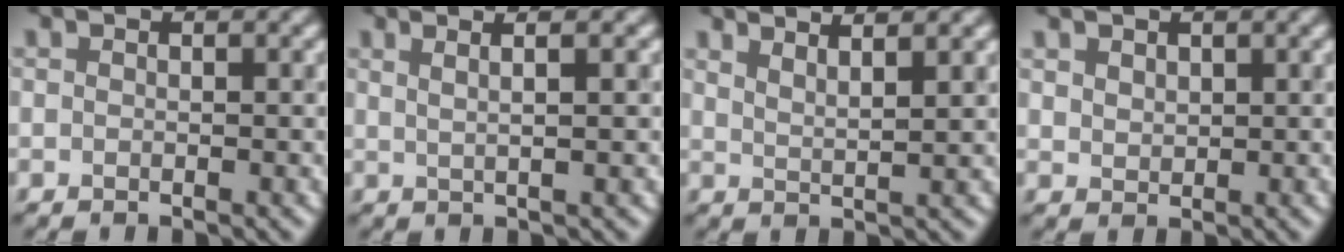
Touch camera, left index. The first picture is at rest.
{"total": 4.5, "force": [2.3, 1.7, 3.4], "torque": [-0.029, 0.025, 0.000]}
{"total": 3.5, "force": [2.8, 0.7, 2.0], "torque": [-0.014, 0.015, 0.025]}
{"total": 1.7, "force": [1.2, 1.0, 0.6], "torque": [-0.016, 0.002, 0.025]}